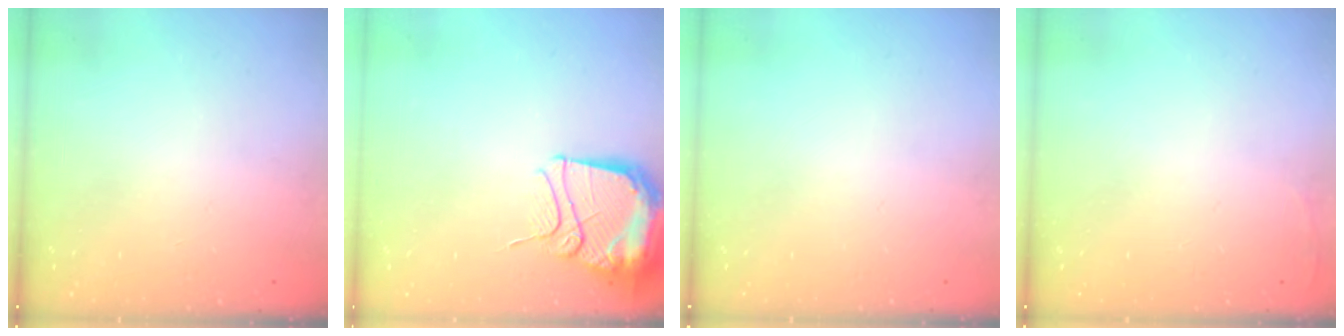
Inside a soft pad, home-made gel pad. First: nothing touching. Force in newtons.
{"total": 13.3, "press": 13.2, "slide": 1.4}
{"total": 0.0}
{"total": 2.7, "press": 2.6, "slide": 1.0}